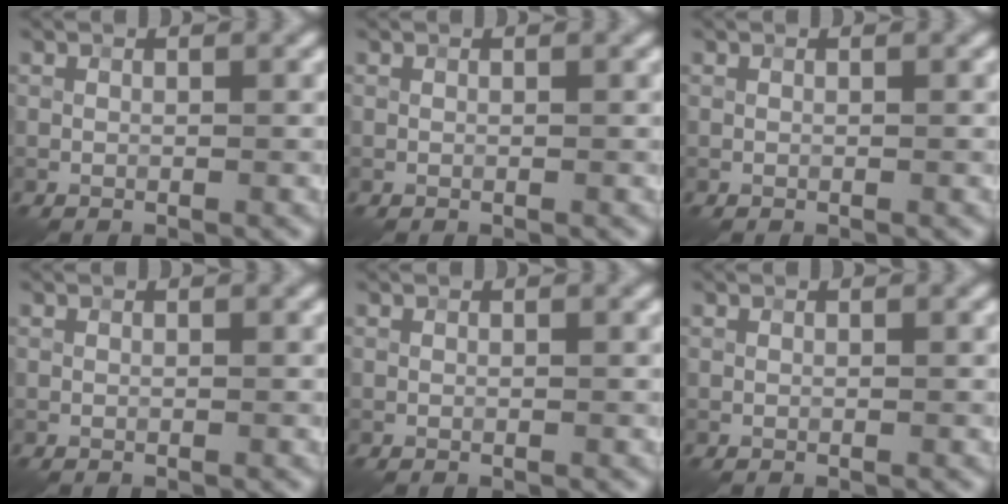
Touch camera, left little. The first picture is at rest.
{"total": 0.0}
{"total": 0.0}
{"total": 0.0}
{"total": 0.0}
{"total": 0.0}